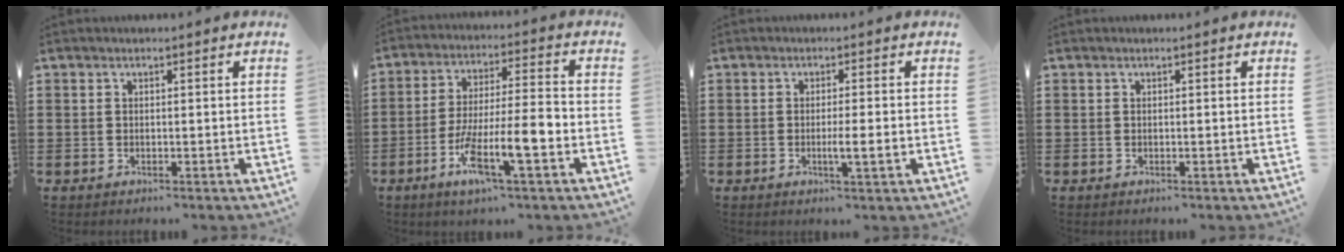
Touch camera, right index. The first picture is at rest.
{"total": 10.6, "force": [-4.4, 1.9, 9.5], "torque": [-0.174, -0.001, -0.080]}
{"total": 3.1, "force": [-0.9, -0.1, 3.0], "torque": [-0.050, -0.008, -0.018]}
{"total": 0.0}